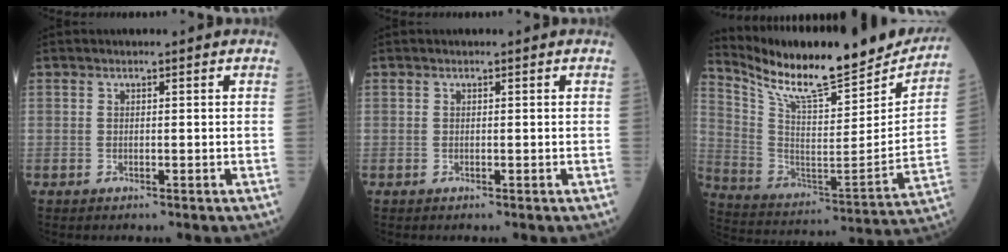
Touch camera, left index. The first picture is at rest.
{"total": 0.0}
{"total": 24.1, "force": [21.1, 3.8, 11.0], "torque": [-0.191, -0.044, 0.321]}